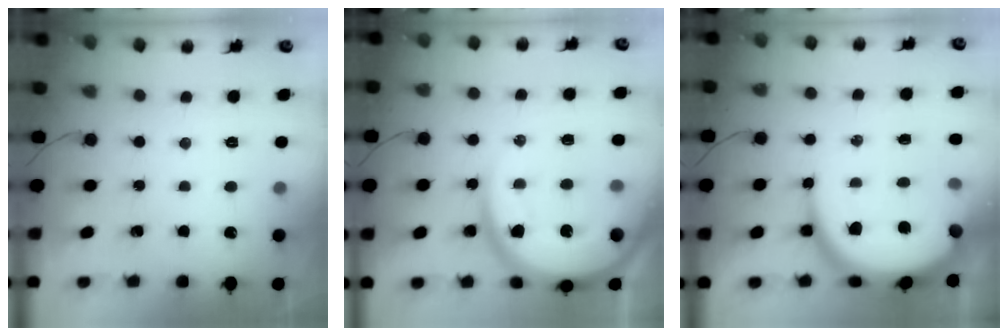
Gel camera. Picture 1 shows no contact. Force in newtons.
{"total": 18.8, "press": 18.6, "slide": 2.2}
{"total": 15.7, "press": 15.7, "slide": 1.6}